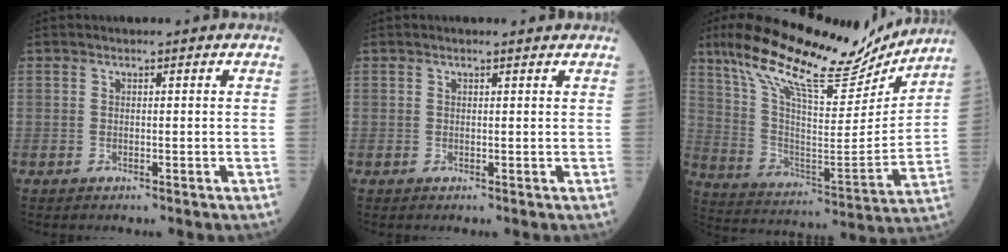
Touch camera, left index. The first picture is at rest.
{"total": 1.1, "force": [1.0, 0.0, 0.4], "torque": [-0.013, 0.004, 0.012]}
{"total": 22.2, "force": [18.1, 4.6, 12.0], "torque": [-0.216, -0.002, 0.296]}